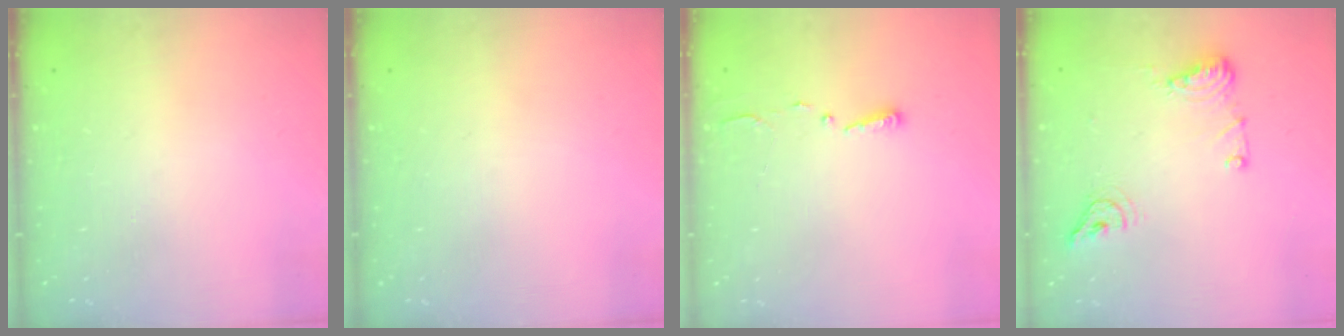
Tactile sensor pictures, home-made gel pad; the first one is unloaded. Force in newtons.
{"total": 0.0}
{"total": 2.7, "press": 2.7, "slide": 0.4}
{"total": 8.9, "press": 8.7, "slide": 1.7}